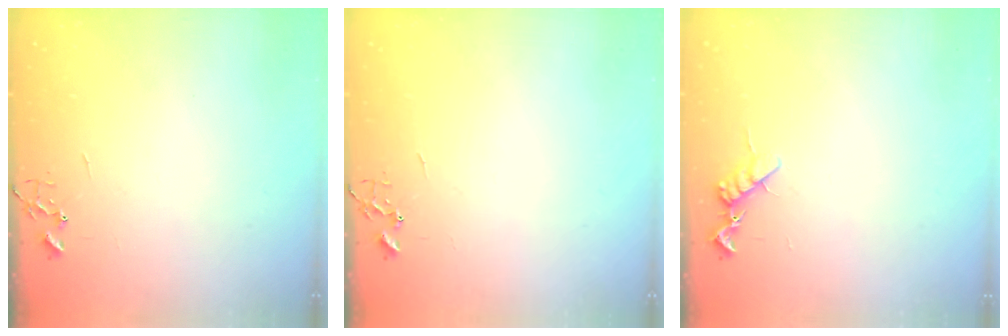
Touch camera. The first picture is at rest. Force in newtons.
{"total": 0.0}
{"total": 9.1, "press": 9.1, "slide": 0.6}